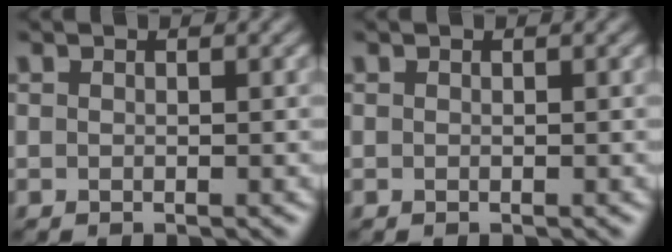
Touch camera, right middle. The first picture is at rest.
{"total": 0.0}